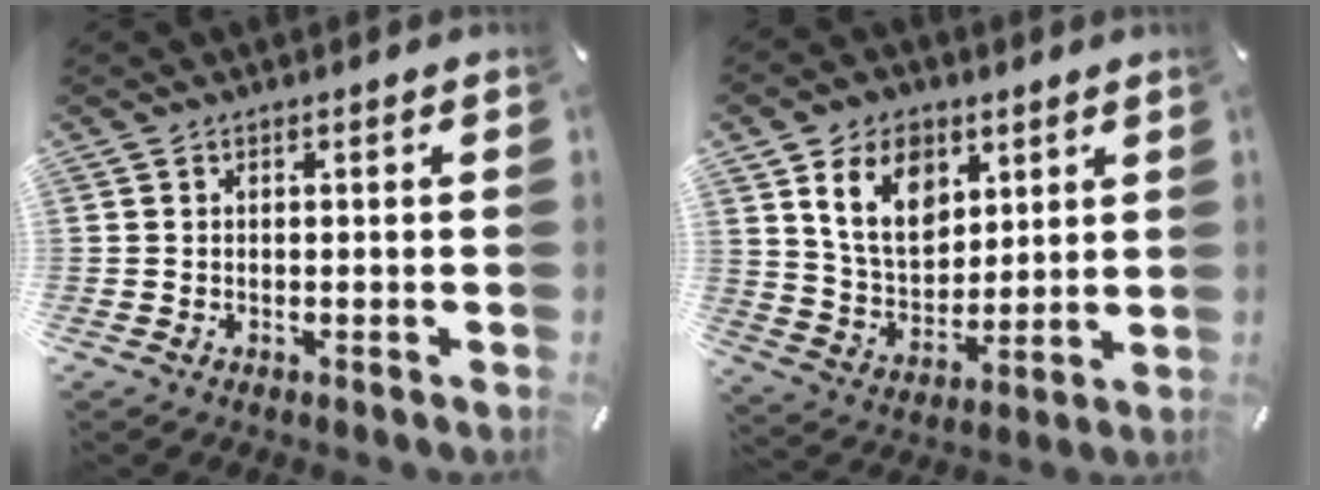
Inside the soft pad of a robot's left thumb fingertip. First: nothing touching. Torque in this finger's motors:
{"motor_torque": [0.55, 0.62, 1.59, -1.18, 0.32]}